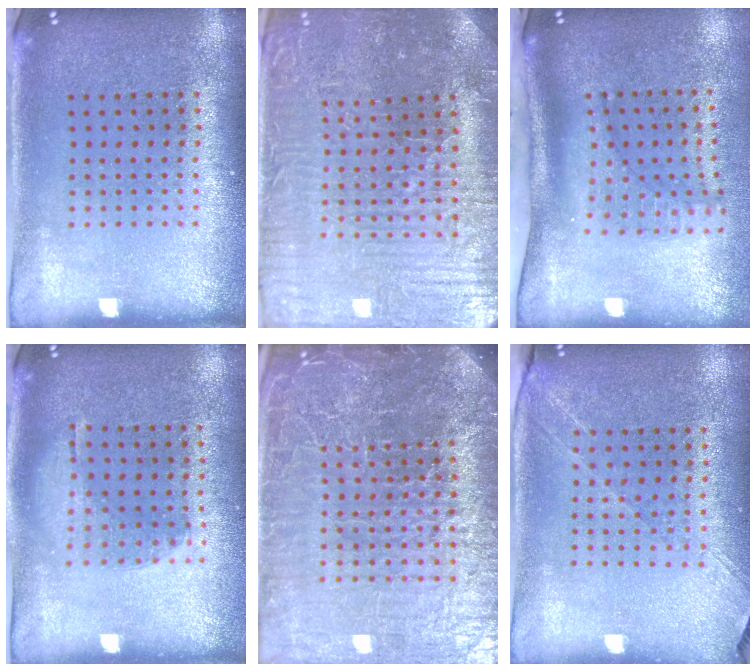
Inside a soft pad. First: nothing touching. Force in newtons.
{"total": 3.8, "press": 3.8, "slide": 0.4}
{"total": 2.1, "press": 1.5, "slide": 1.5}
{"total": 1.1, "press": 0.8, "slide": 0.7}
{"total": 6.9, "press": 6.1, "slide": 3.3}
{"total": 1.3, "press": 1.2, "slide": 0.5}